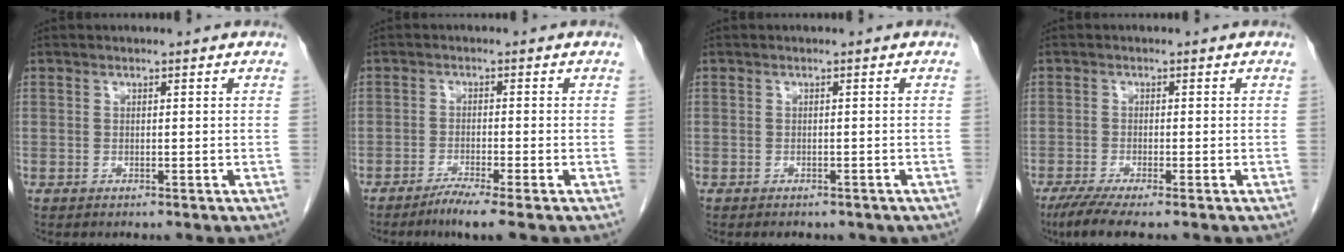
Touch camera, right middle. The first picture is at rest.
{"total": 4.0, "force": [-2.9, -0.6, 2.7], "torque": [-0.052, -0.012, -0.055]}
{"total": 4.3, "force": [-3.4, 2.0, 1.6], "torque": [-0.017, -0.001, -0.032]}
{"total": 5.0, "force": [-3.7, 0.1, 3.4], "torque": [-0.057, -0.013, -0.065]}